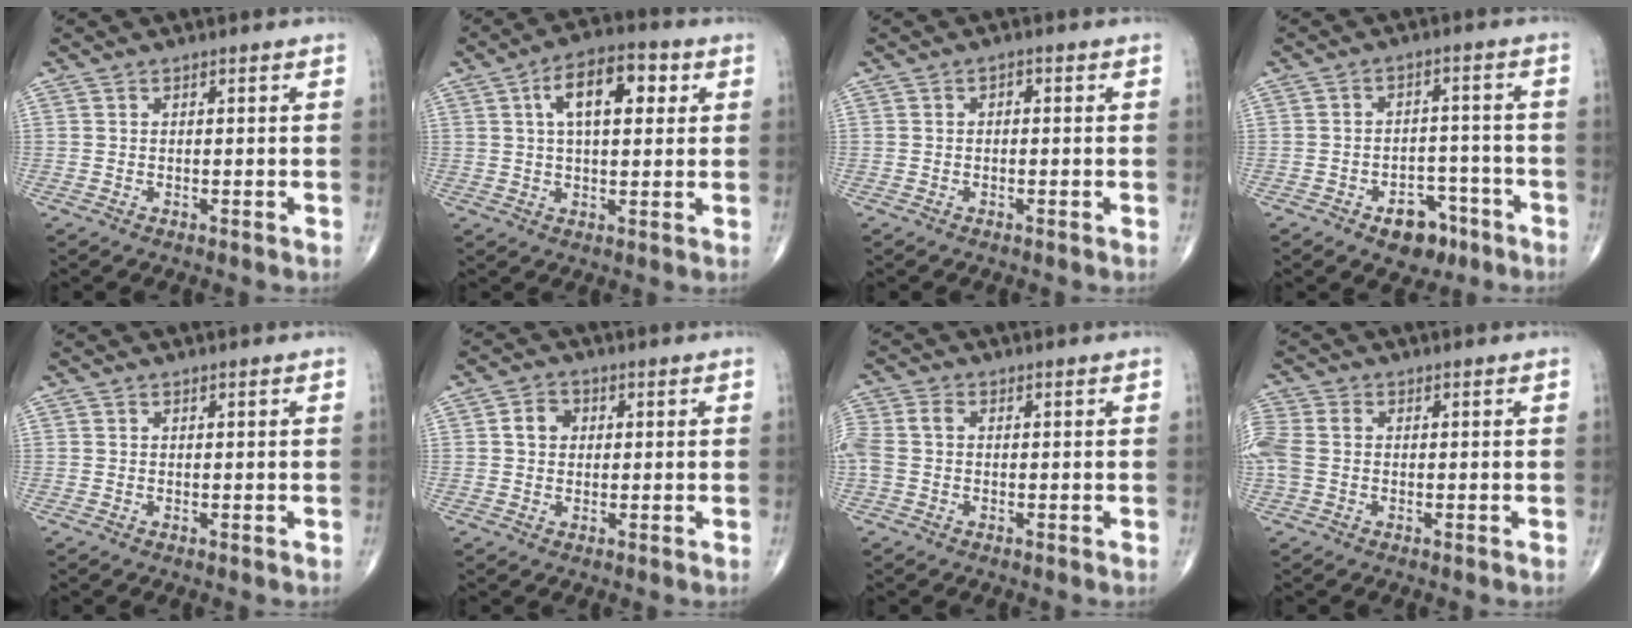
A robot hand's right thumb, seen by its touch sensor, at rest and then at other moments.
{"total": 10.9, "force": [3.2, 5.2, 9.0], "torque": [-0.130, 0.015, 0.045]}
{"total": 1.0, "force": [-0.1, 0.7, 0.7], "torque": [-0.002, 0.004, -0.007]}
{"total": 7.7, "force": [-4.5, 4.9, 3.9], "torque": [-0.023, 0.040, -0.061]}
{"total": 0.0}
{"total": 3.6, "force": [0.6, 3.0, 1.9], "torque": [-0.021, 0.008, 0.006]}
{"total": 5.1, "force": [0.0, 3.6, 3.6], "torque": [-0.102, 0.017, -0.003]}
{"total": 5.4, "force": [-0.1, 3.9, 3.8], "torque": [-0.115, 0.013, -0.006]}